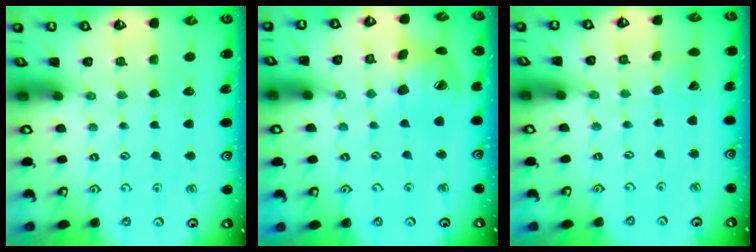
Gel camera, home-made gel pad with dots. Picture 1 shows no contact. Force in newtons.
{"total": 15.6, "press": 15.4, "slide": 2.2}
{"total": 2.3, "press": 2.3, "slide": 0.1}